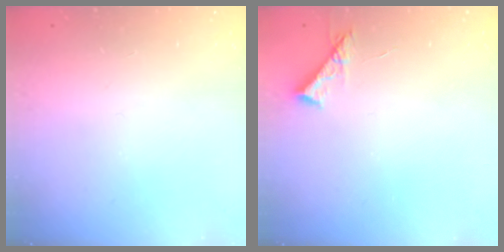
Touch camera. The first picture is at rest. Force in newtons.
{"total": 6.0, "press": 6.0, "slide": 0.5}